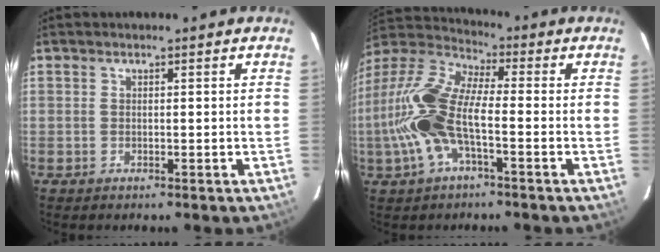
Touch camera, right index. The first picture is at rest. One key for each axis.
{"total": 15.9, "fx": -3.4, "fy": 5.8, "fz": 14.4, "tx": -0.304, "ty": 0.004, "tz": -0.073}